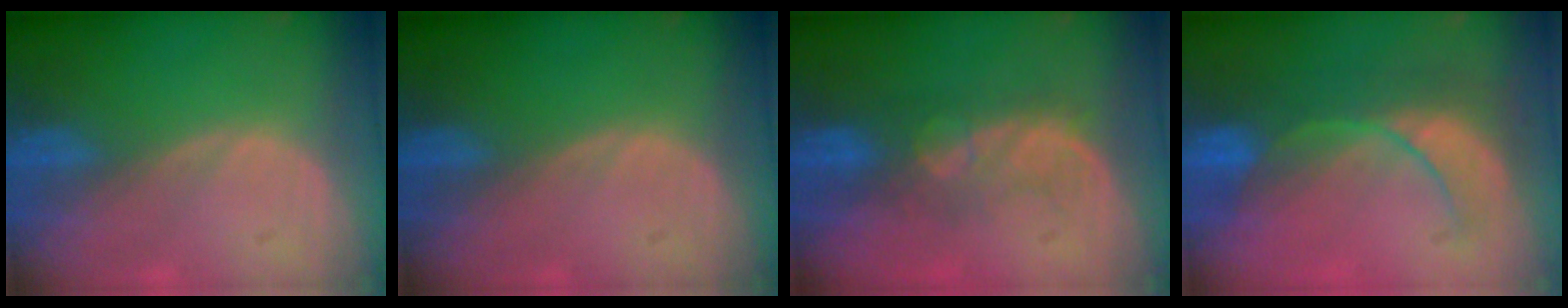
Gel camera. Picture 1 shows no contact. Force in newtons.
{"total": 0.0}
{"total": 5.6, "press": 5.5, "slide": 1.3}
{"total": 8.4, "press": 7.9, "slide": 2.9}